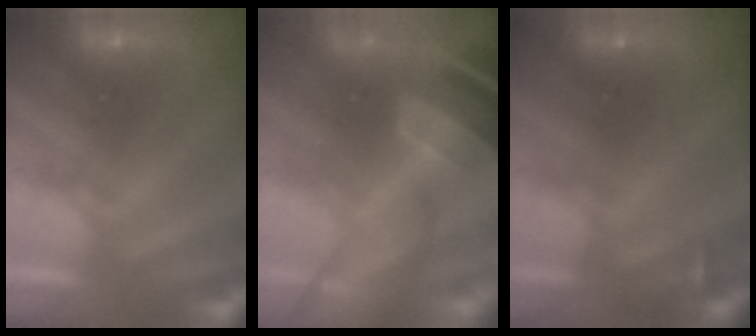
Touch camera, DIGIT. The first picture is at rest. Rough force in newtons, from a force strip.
{"total": 7.2}
{"total": 3.1}